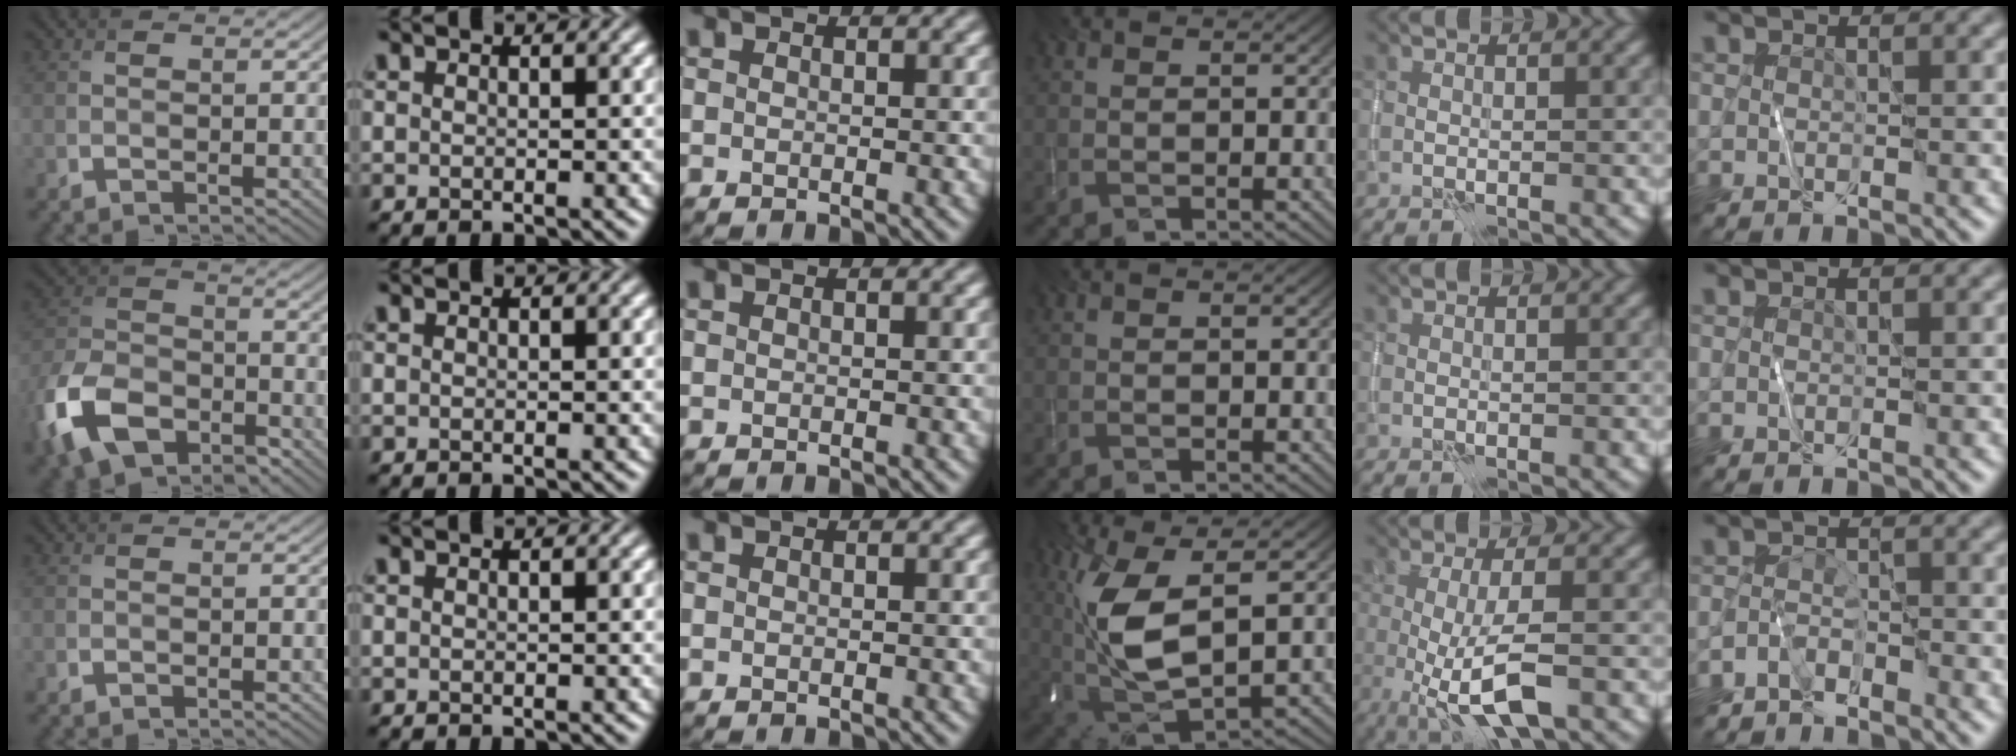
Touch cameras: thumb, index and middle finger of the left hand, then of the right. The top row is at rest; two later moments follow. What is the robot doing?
{"motion": "wipe", "object": "whiteboard"}